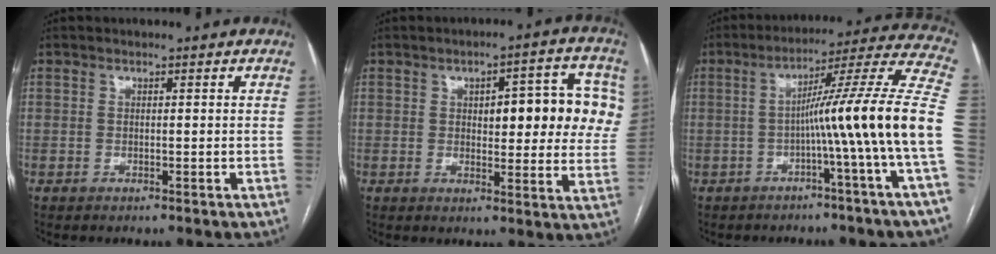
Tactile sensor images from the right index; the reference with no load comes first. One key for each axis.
{"total": 12.6, "fx": 2.8, "fy": 4.6, "fz": 11.4, "tx": -0.121, "ty": 0.027, "tz": 0.035}
{"total": 16.4, "fx": -3.4, "fy": -3.1, "fz": 15.7, "tx": -0.205, "ty": 0.021, "tz": -0.063}